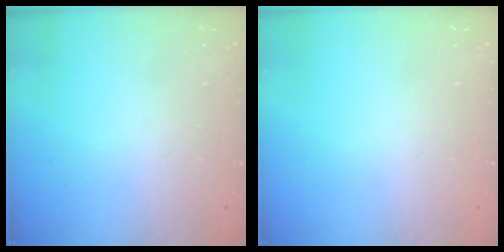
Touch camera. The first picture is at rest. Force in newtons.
{"total": 0.0}